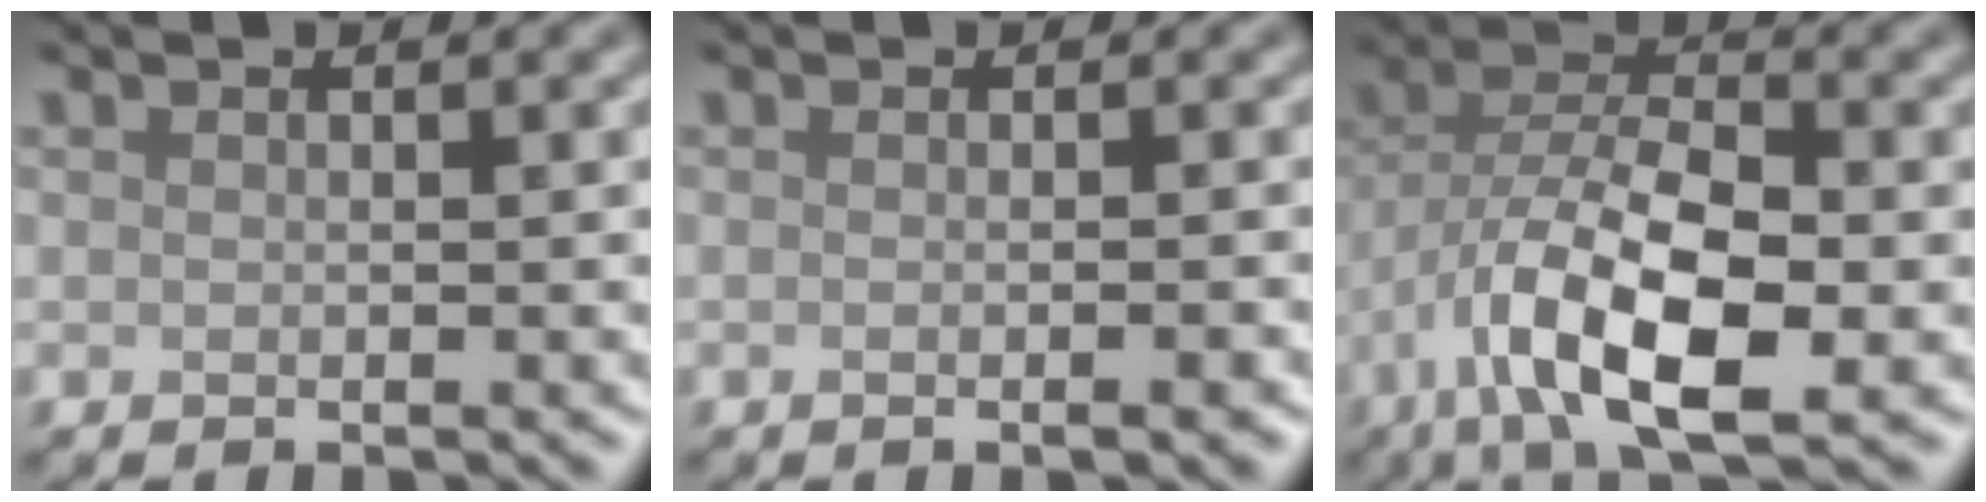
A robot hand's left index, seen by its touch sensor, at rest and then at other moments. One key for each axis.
{"total": 2.1, "fx": -0.4, "fy": 0.7, "fz": 1.9, "tx": -0.013, "ty": -0.002, "tz": -0.007}
{"total": 9.9, "fx": -3.7, "fy": 4.1, "fz": 8.3, "tx": -0.154, "ty": 0.007, "tz": -0.072}